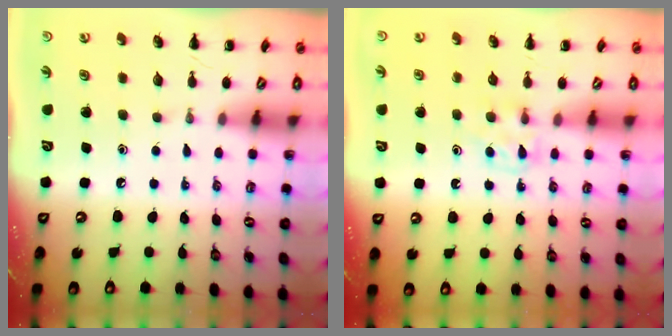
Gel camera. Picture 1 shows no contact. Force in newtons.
{"total": 3.6, "press": 3.3, "slide": 1.3}